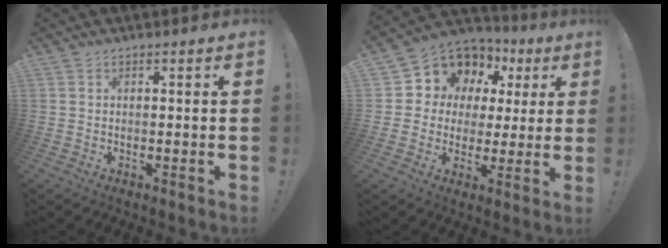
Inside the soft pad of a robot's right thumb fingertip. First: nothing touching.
{"total": 9.9, "force": [5.2, 7.8, 3.2], "torque": [-0.053, -0.043, 0.105]}